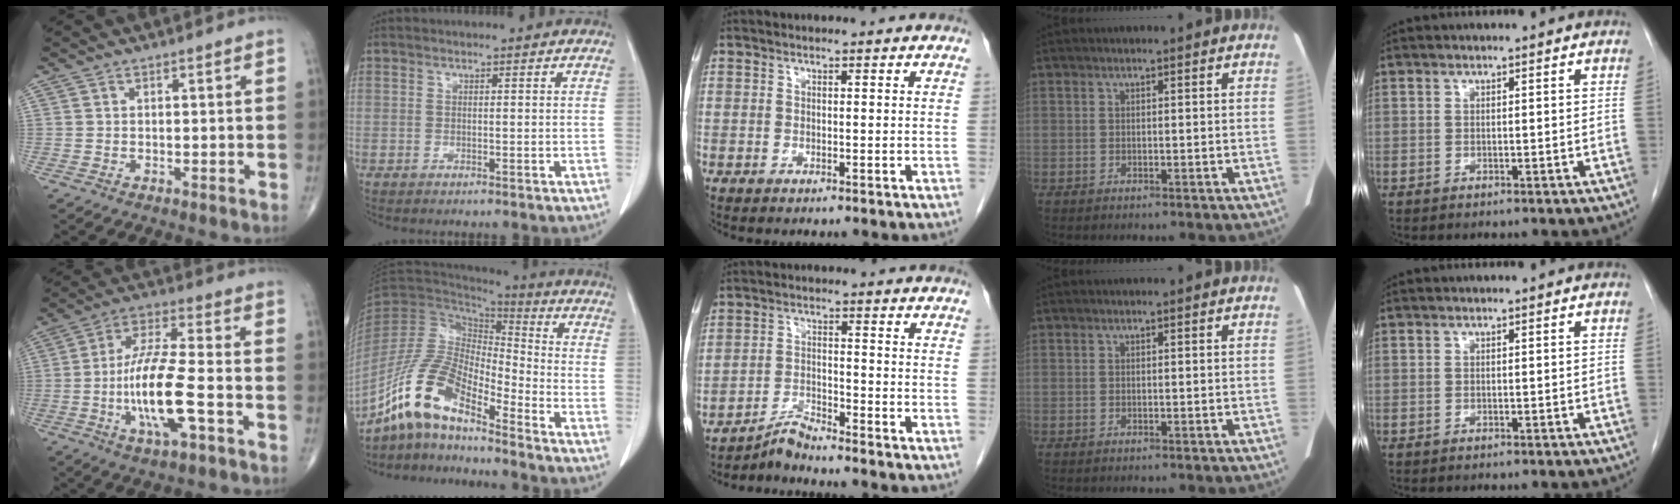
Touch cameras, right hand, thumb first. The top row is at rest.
{"thumb": {"total": 15.0, "force": [-4.1, 3.9, 13.8], "torque": [-0.275, 0.022, -0.076]}, "index": {"total": 12.1, "force": [-9.0, 3.3, 7.4], "torque": [-0.165, 0.017, -0.172]}, "middle": {"total": 3.5, "force": [-3.5, -0.6, 0.1], "torque": [-0.004, -0.017, -0.066]}}